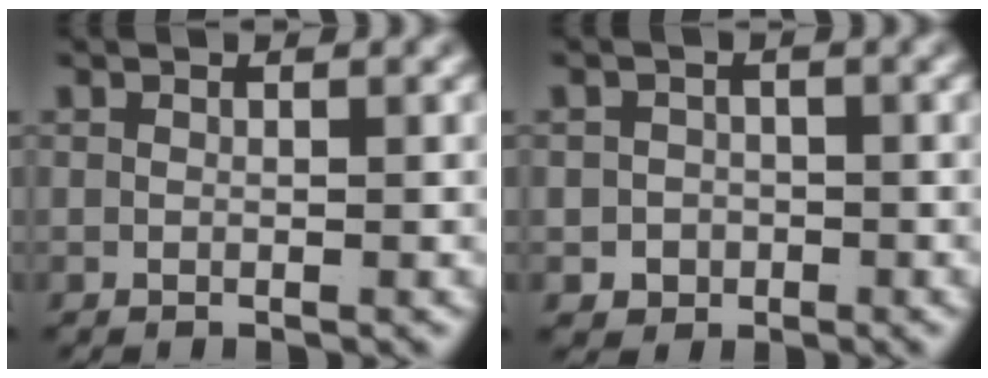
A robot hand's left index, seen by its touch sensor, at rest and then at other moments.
{"total": 3.7, "force": [-1.4, 3.3, 0.9], "torque": [-0.017, -0.020, -0.020]}